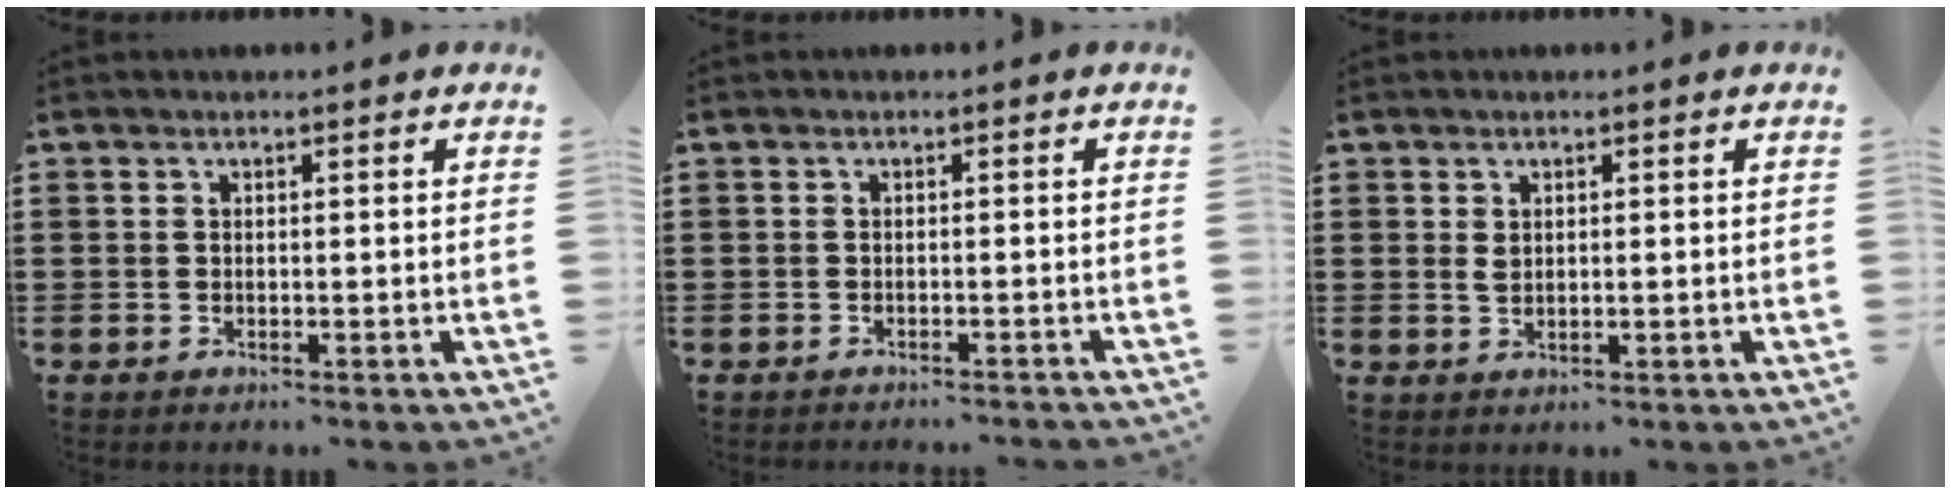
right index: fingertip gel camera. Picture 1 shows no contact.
{"total": 0.8, "force": [-0.8, -0.1, 0.1], "torque": [-0.005, 0.001, -0.016]}
{"total": 1.3, "force": [0.4, 0.7, 1.1], "torque": [-0.023, 0.004, 0.005]}